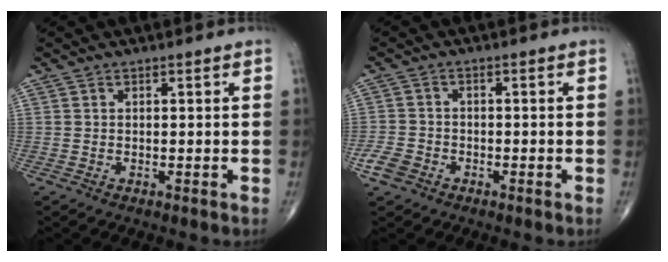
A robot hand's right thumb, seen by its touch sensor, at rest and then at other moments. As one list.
[{"total": 3.6, "force": [-2.1, 2.6, 1.4], "torque": [-0.026, 0.012, -0.040]}]